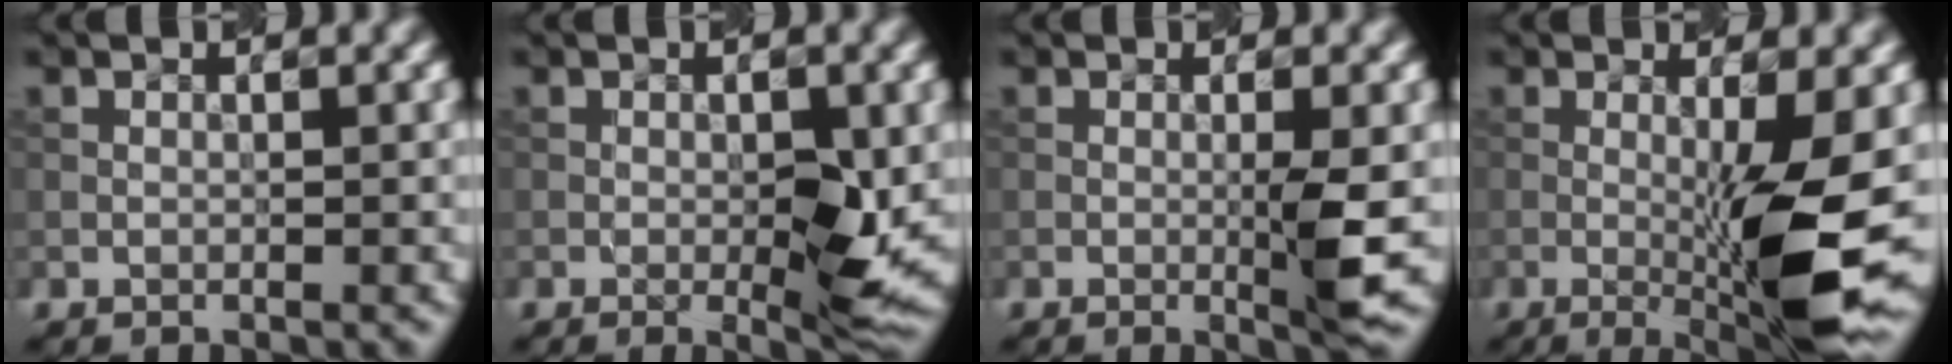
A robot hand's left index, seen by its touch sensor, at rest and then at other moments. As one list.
[{"total": 4.1, "force": [-0.6, 0.6, 4.0], "torque": [-0.067, -0.007, 0.000]}, {"total": 3.2, "force": [-0.4, 0.3, 3.2], "torque": [-0.051, -0.006, -0.002]}, {"total": 8.7, "force": [-1.2, 1.4, 8.5], "torque": [-0.128, -0.019, -0.008]}]